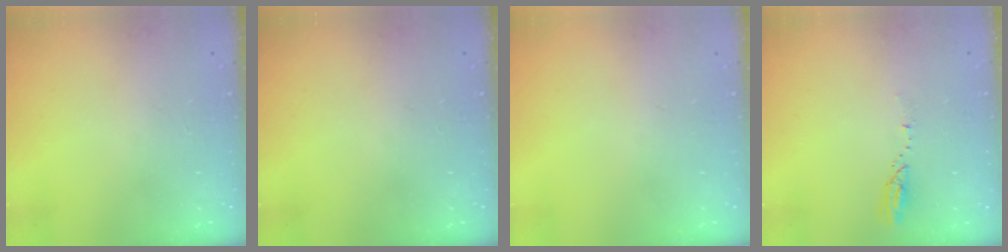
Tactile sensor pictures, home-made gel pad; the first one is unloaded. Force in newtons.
{"total": 0.0}
{"total": 0.0}
{"total": 3.7, "press": 3.7, "slide": 0.4}